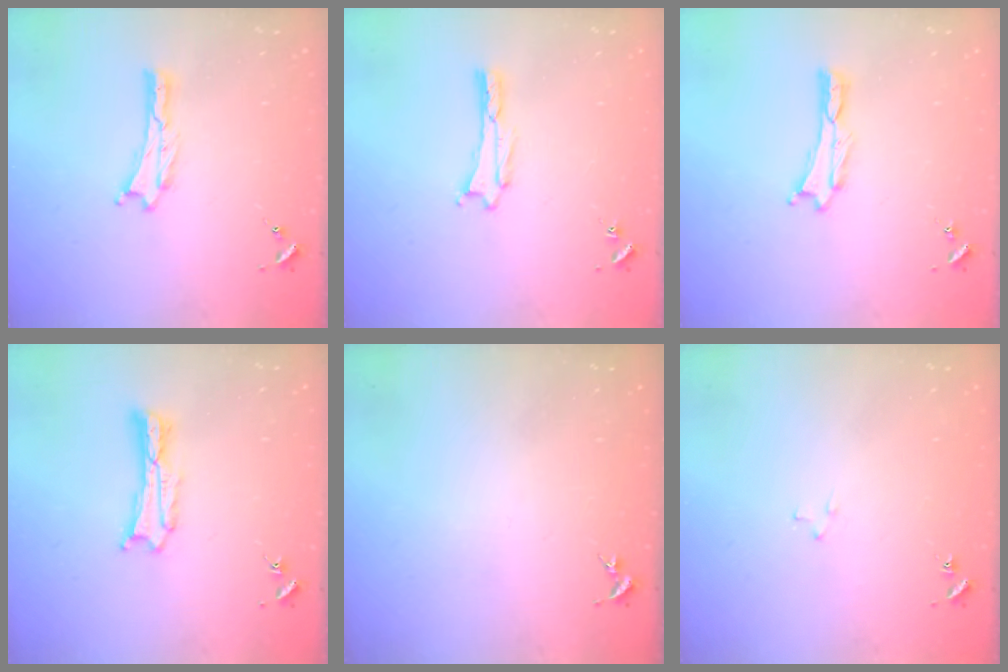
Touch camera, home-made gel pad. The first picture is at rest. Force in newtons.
{"total": 1.1, "press": 1.1, "slide": 0.1}
{"total": 0.0}
{"total": 1.8, "press": 1.8, "slide": 0.3}
{"total": 0.0}
{"total": 1.9, "press": 1.9, "slide": 0.1}